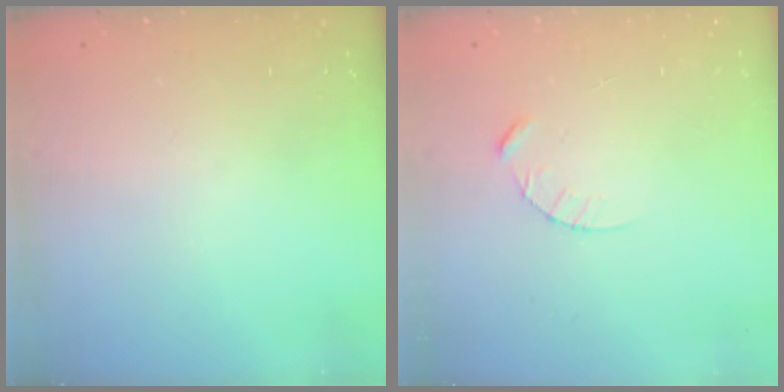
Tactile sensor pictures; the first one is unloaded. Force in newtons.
{"total": 3.1, "press": 3.1, "slide": 0.3}